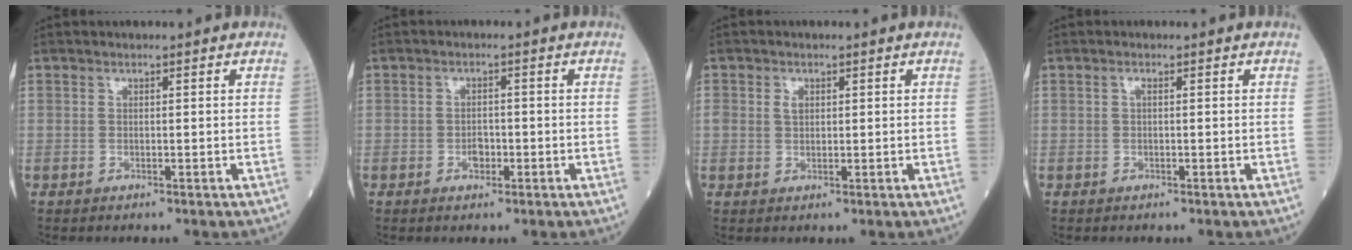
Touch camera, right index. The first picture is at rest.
{"total": 1.8, "force": [-0.8, 1.1, 1.2], "torque": [-0.017, 0.005, -0.012]}
{"total": 1.7, "force": [0.5, 1.3, 1.0], "torque": [-0.021, 0.006, 0.011]}
{"total": 0.5, "force": [0.1, 0.1, 0.5], "torque": [-0.013, 0.001, 0.001]}